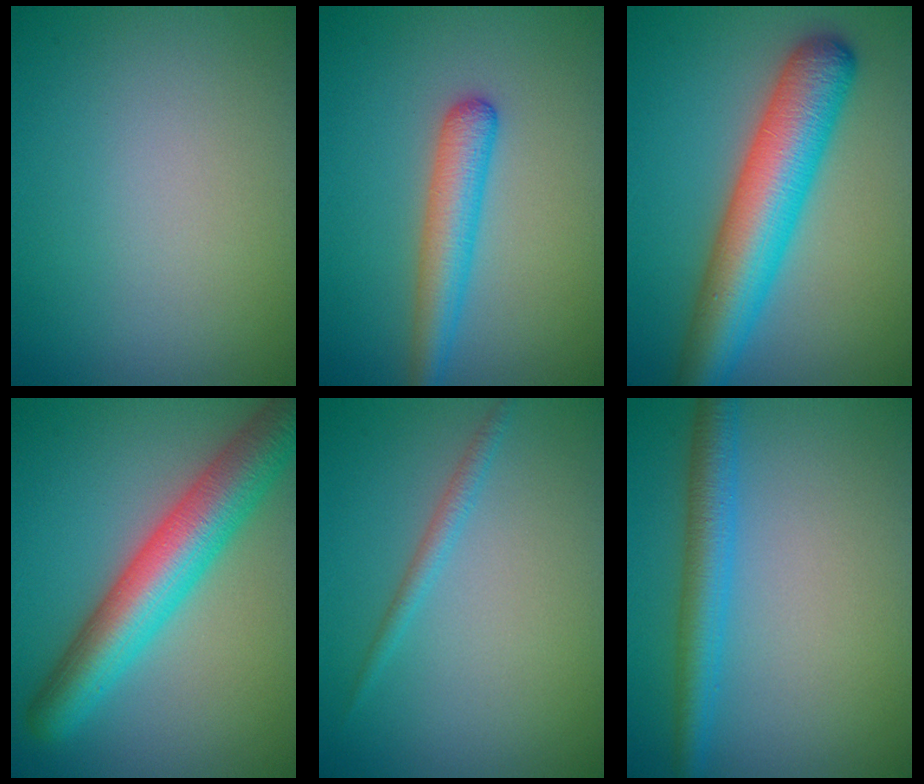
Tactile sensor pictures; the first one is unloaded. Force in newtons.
{"total": 3.8, "press": 3.8, "slide": 0.2}
{"total": 9.0, "press": 9.0, "slide": 0.2}
{"total": 8.2, "press": 8.2, "slide": 0.3}
{"total": 1.3, "press": 1.3, "slide": 0.1}
{"total": 3.9, "press": 3.9, "slide": 0.2}